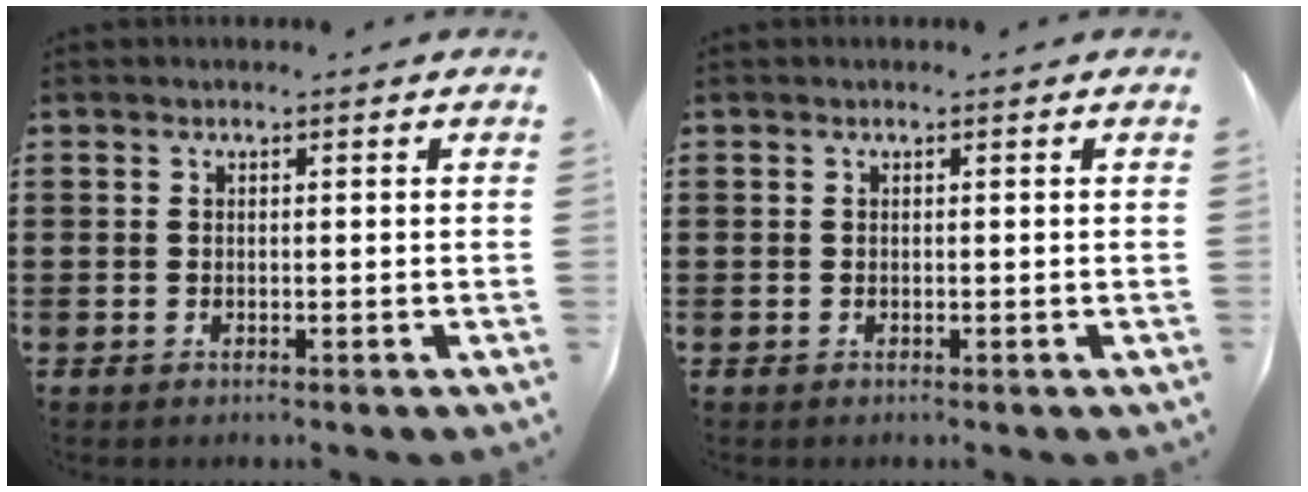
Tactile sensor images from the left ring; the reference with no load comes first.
{"total": 0.0}